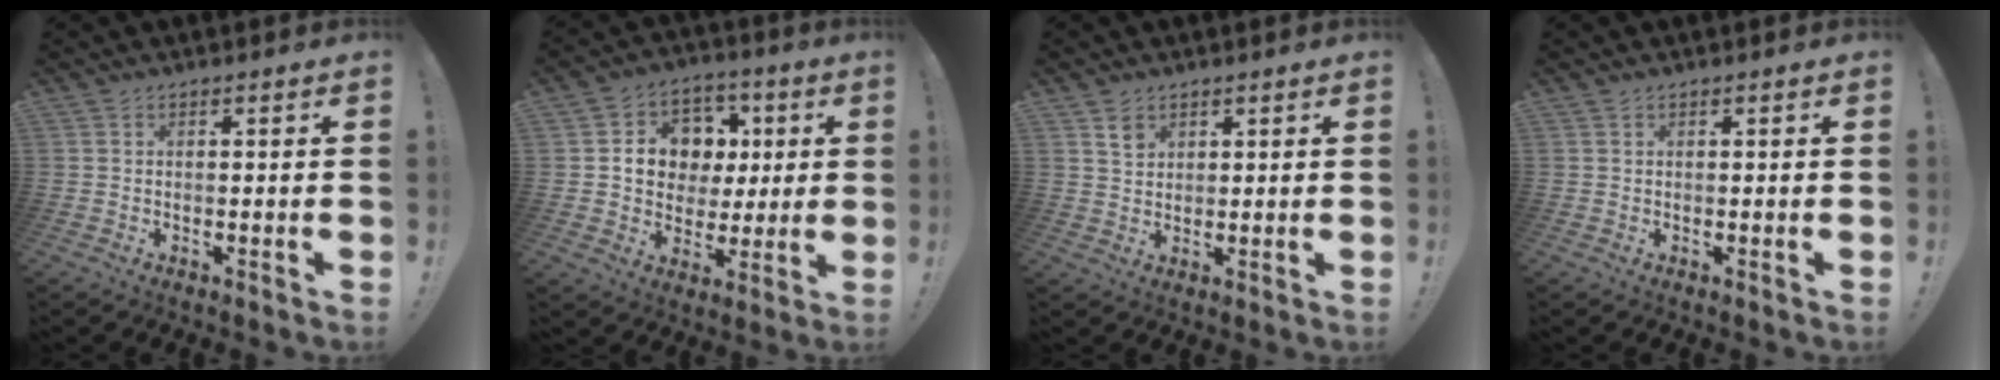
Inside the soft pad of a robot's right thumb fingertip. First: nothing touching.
{"total": 12.2, "force": [2.0, 10.9, 5.1], "torque": [-0.065, -0.004, 0.052]}
{"total": 4.0, "force": [2.6, 2.8, 1.2], "torque": [0.000, -0.017, 0.044]}
{"total": 0.0}